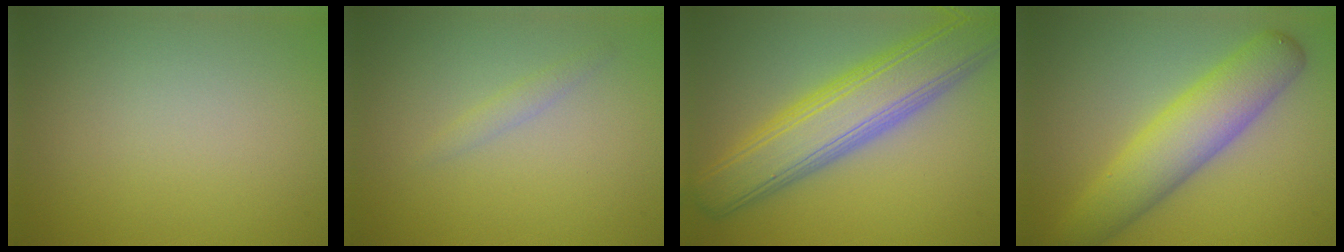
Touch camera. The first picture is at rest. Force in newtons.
{"total": 0.9, "press": 0.8, "slide": 0.0}
{"total": 8.8, "press": 8.8, "slide": 0.5}
{"total": 6.5, "press": 6.5, "slide": 0.2}